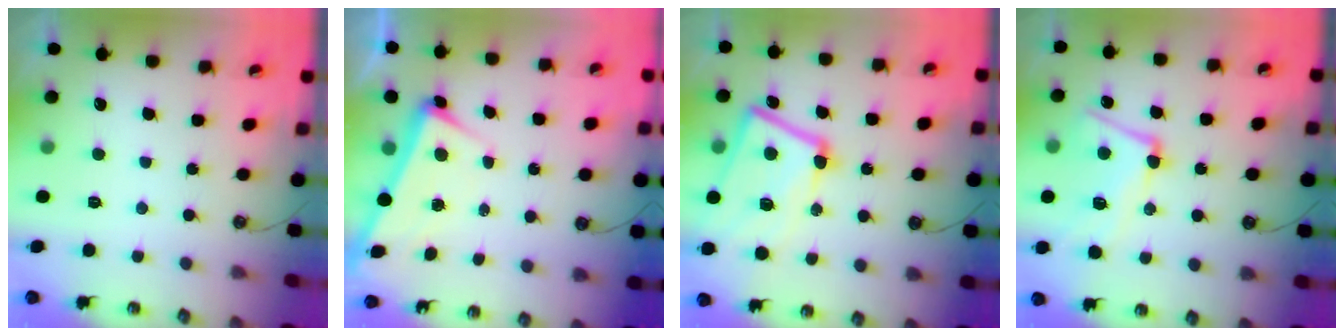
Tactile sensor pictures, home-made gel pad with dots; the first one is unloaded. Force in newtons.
{"total": 3.4, "press": 3.2, "slide": 1.2}
{"total": 13.6, "press": 13.4, "slide": 2.8}
{"total": 7.9, "press": 7.7, "slide": 2.1}